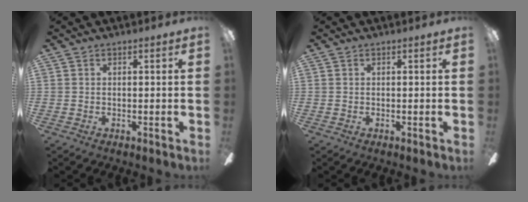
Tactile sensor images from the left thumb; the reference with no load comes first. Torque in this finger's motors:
{"motor_torque": [-0.01, 0.01, 0.00, 0.00, 0.00]}